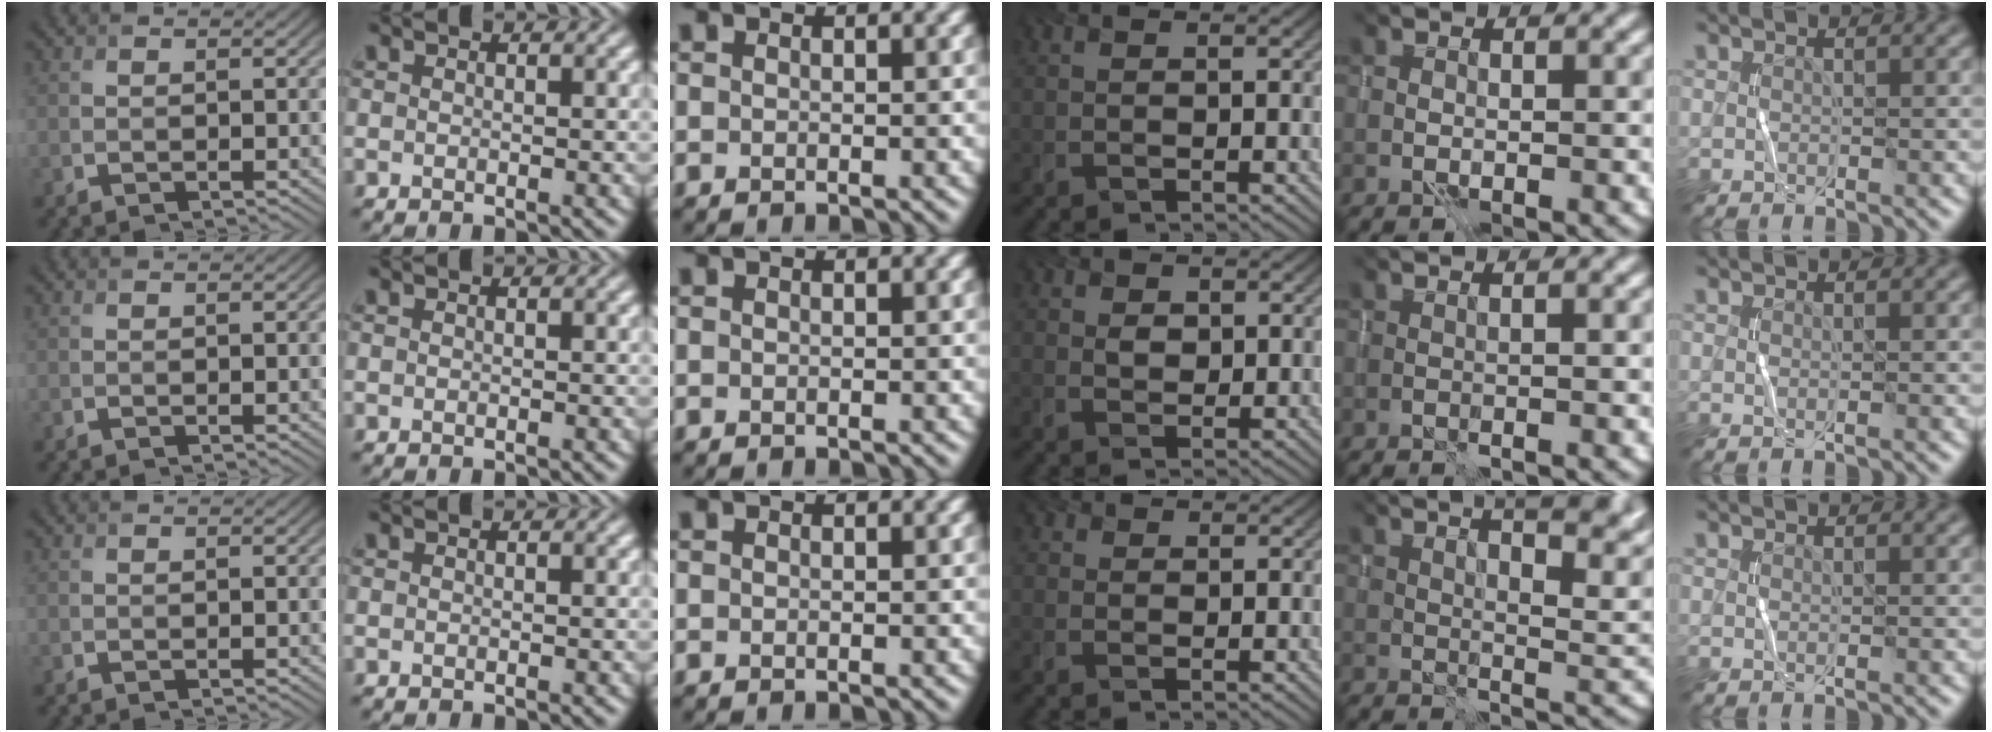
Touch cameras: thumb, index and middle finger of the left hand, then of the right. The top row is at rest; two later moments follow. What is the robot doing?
{"motion": "wrap", "object": "cellophane"}